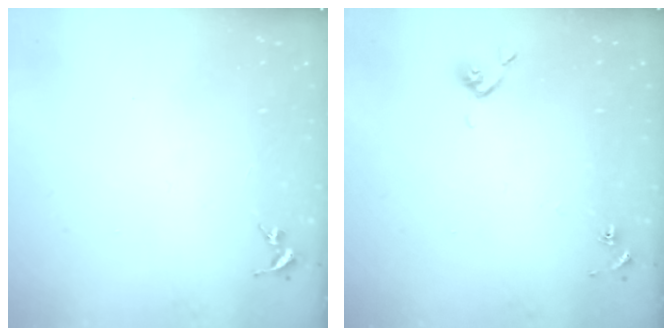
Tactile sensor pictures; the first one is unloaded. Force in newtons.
{"total": 5.9, "press": 5.8, "slide": 0.8}